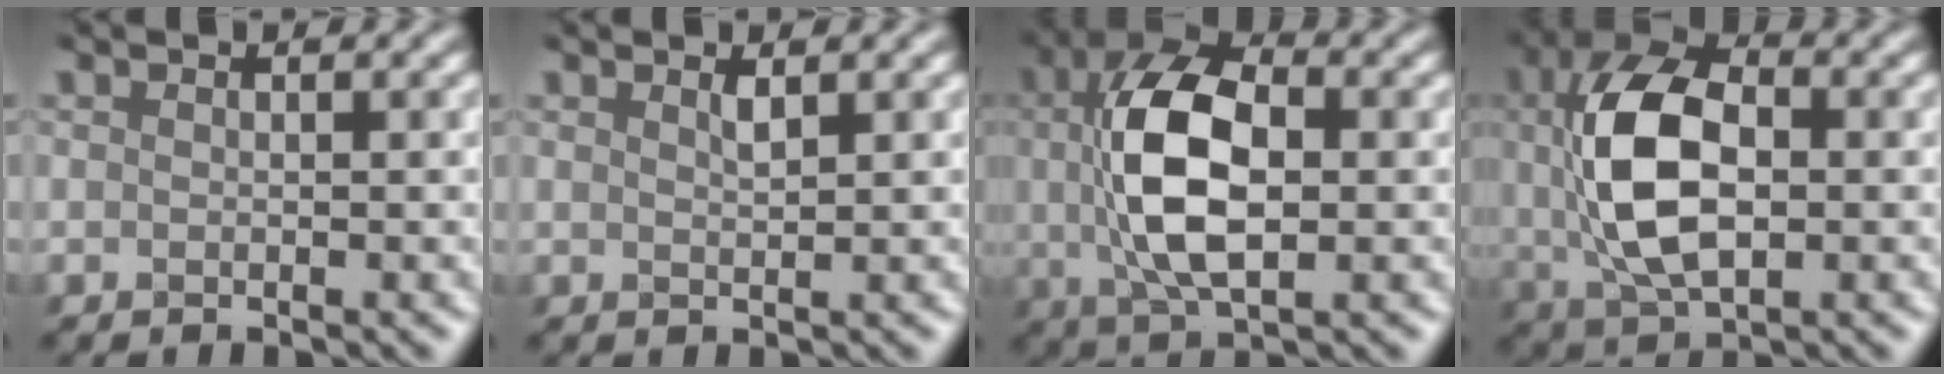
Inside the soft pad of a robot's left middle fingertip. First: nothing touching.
{"total": 1.5, "force": [0.2, -1.2, -1.0], "torque": [-0.008, -0.005, 0.022]}
{"total": 7.6, "force": [0.1, 3.5, 6.7], "torque": [-0.162, 0.003, 0.021]}
{"total": 8.0, "force": [0.1, 4.4, 6.7], "torque": [-0.164, 0.000, 0.022]}